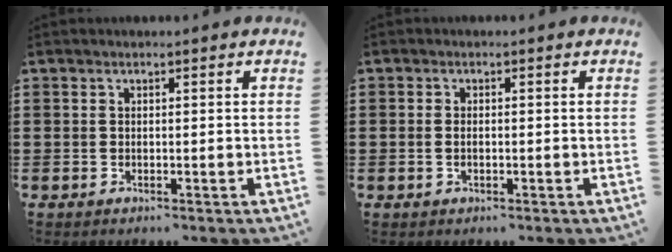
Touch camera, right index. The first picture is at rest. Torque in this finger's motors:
{"motor_torque": [0.11, 0.52, -0.08, -0.01]}